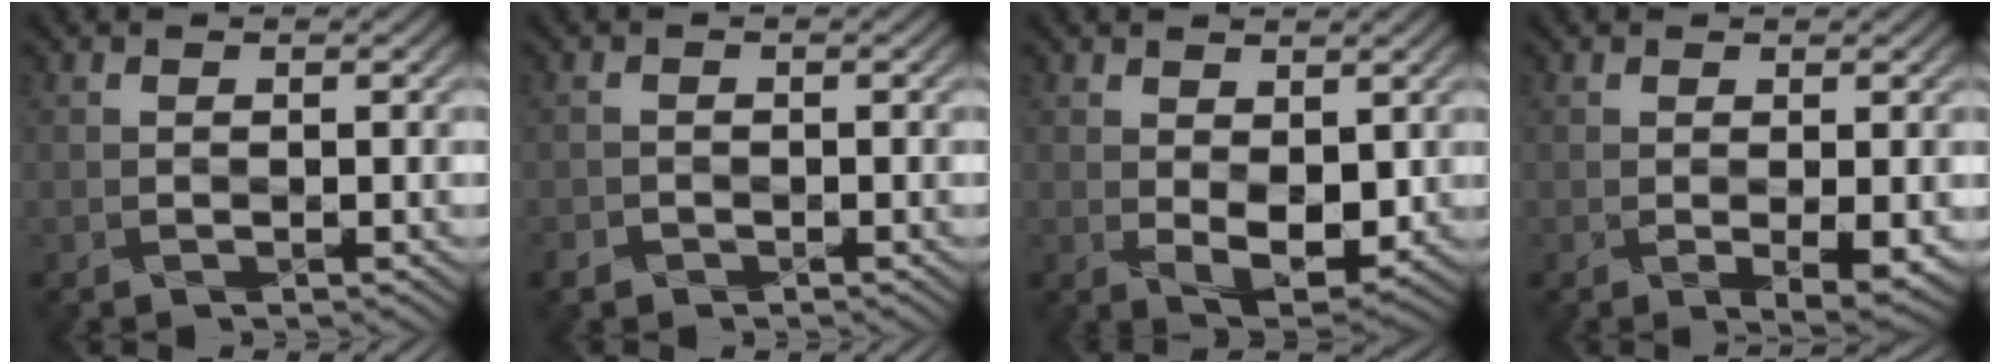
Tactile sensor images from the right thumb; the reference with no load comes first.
{"total": 1.2, "force": [-1.1, 0.3, -0.4], "torque": [0.002, -0.011, -0.016]}
{"total": 3.9, "force": [0.6, 2.2, 3.1], "torque": [-0.065, -0.017, 0.025]}
{"total": 2.4, "force": [-0.2, 0.5, 2.4], "torque": [-0.045, -0.006, 0.005]}